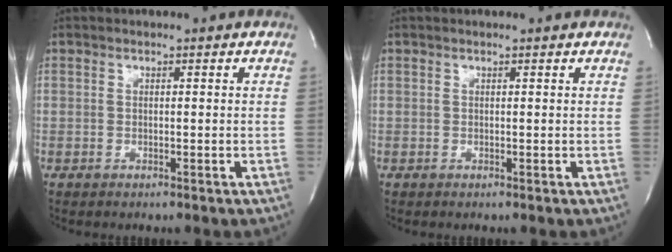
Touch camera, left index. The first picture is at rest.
{"total": 0.7, "force": [0.6, -0.1, 0.2], "torque": [-0.010, 0.000, 0.007]}